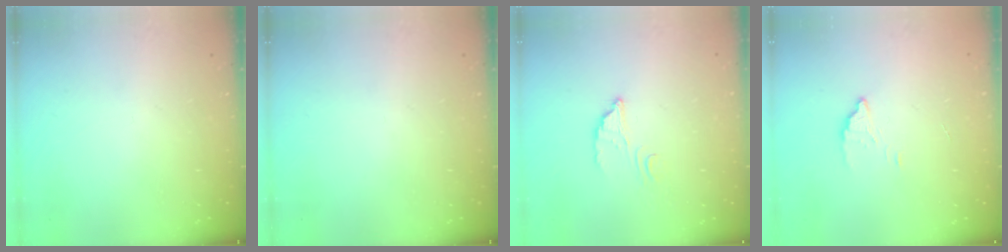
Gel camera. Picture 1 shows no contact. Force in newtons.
{"total": 0.0}
{"total": 4.1, "press": 4.1, "slide": 0.1}
{"total": 1.8, "press": 1.7, "slide": 0.1}